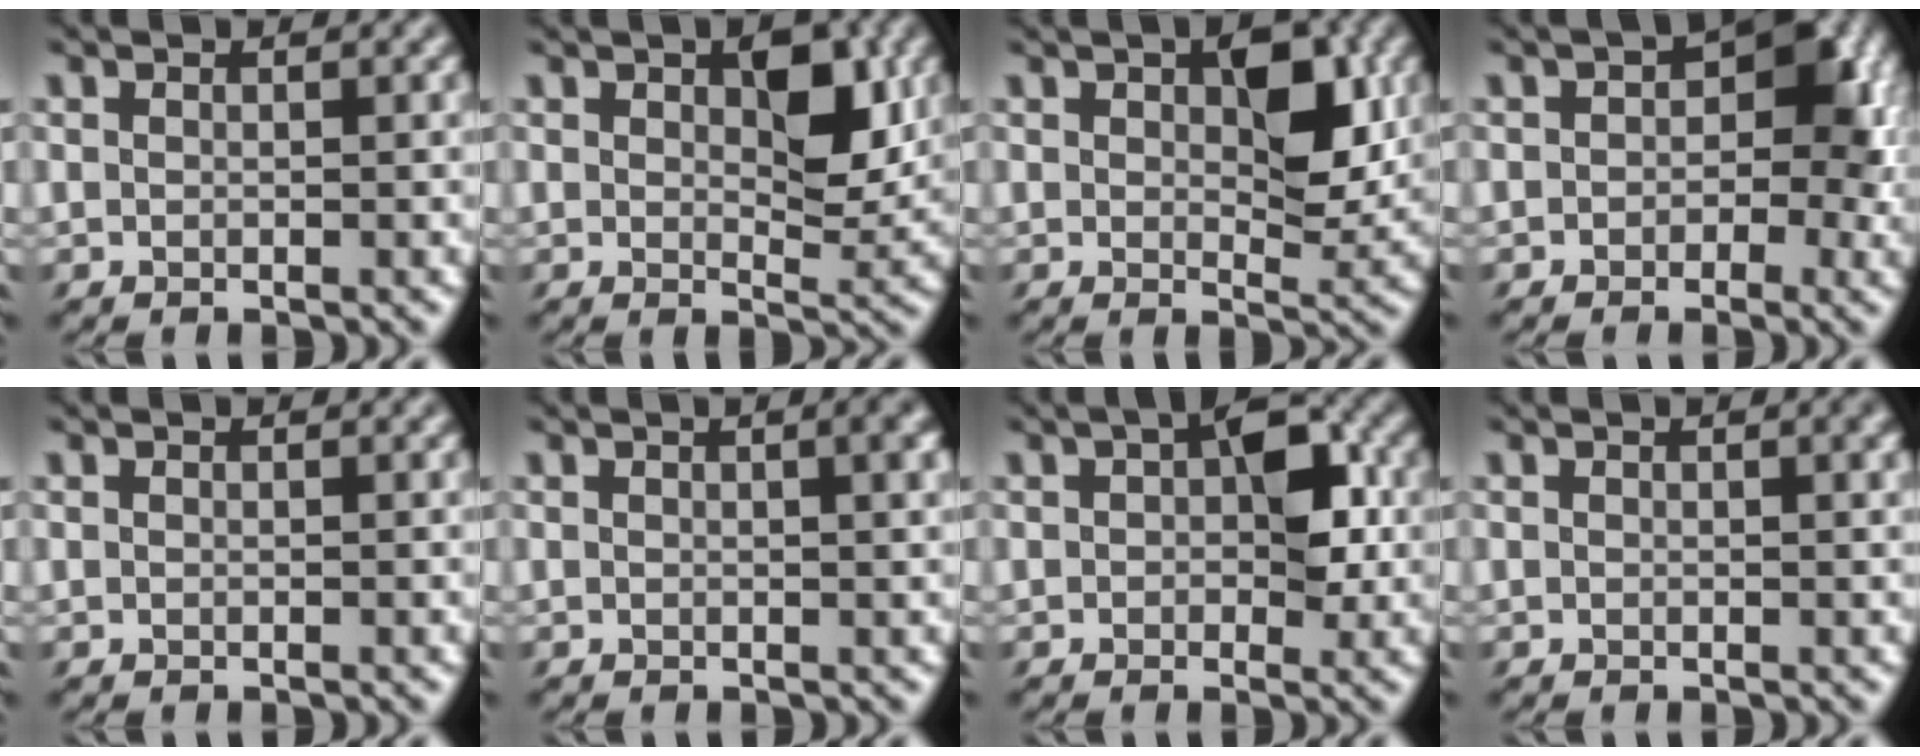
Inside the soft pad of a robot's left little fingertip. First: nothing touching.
{"total": 5.9, "force": [2.0, 3.2, 4.6], "torque": [-0.081, -0.007, 0.034]}
{"total": 6.4, "force": [1.9, 3.5, 5.0], "torque": [-0.087, -0.005, 0.034]}
{"total": 8.1, "force": [0.0, 5.3, 6.2], "torque": [-0.098, -0.010, -0.010]}
{"total": 0.0}
{"total": 4.2, "force": [1.5, 1.9, 3.5], "torque": [-0.058, 0.005, 0.031]}
{"total": 6.4, "force": [0.5, 3.6, 5.2], "torque": [-0.088, 0.005, 0.000]}
{"total": 2.4, "force": [0.9, 1.2, 1.8], "torque": [-0.034, 0.000, 0.018]}